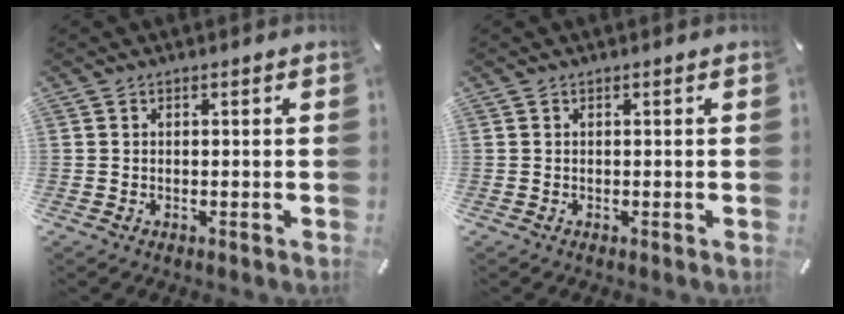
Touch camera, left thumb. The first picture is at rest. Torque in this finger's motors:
{"motor_torque": [0.00, 0.00, -0.01, -0.02, 0.00]}